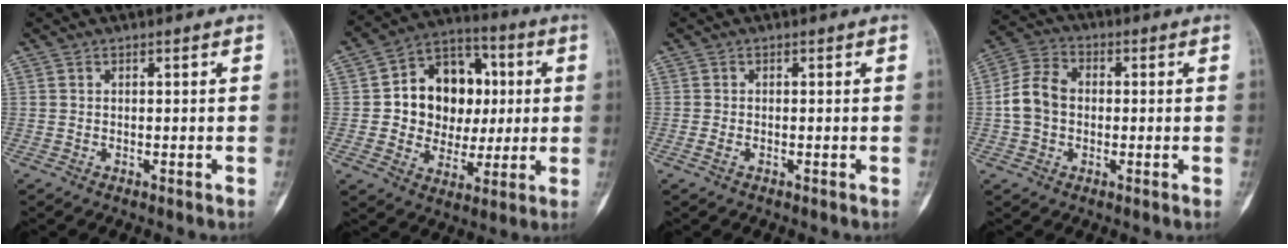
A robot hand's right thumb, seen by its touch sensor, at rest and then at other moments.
{"total": 16.7, "force": [1.7, 13.4, 9.8], "torque": [-0.086, 0.023, 0.031]}
{"total": 1.1, "force": [-0.4, 0.7, 0.8], "torque": [-0.014, -0.001, -0.011]}
{"total": 8.4, "force": [-0.4, 6.6, 5.2], "torque": [-0.088, 0.026, -0.016]}